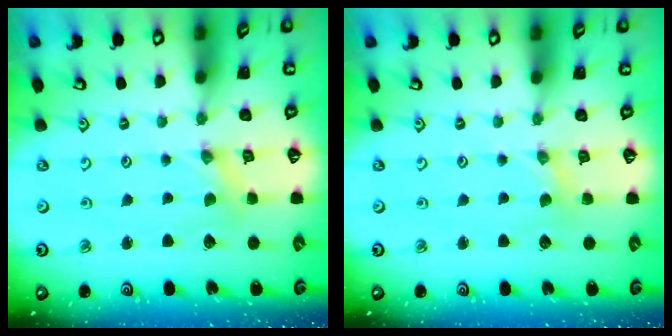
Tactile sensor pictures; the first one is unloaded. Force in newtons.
{"total": 1.7, "press": 1.7, "slide": 0.3}